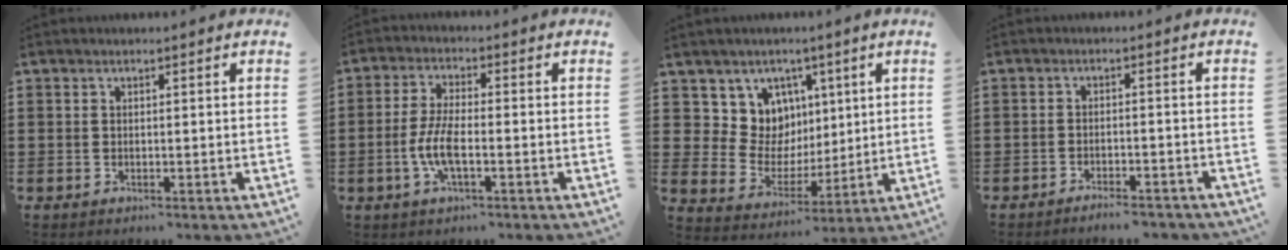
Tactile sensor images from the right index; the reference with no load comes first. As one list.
[{"total": 5.8, "force": [-1.6, 1.8, 5.3], "torque": [-0.125, -0.007, -0.038]}, {"total": 8.6, "force": [3.0, 8.0, 1.3], "torque": [-0.060, -0.028, 0.060]}, {"total": 2.6, "force": [-2.5, 0.1, 0.6], "torque": [-0.013, 0.002, -0.051]}]